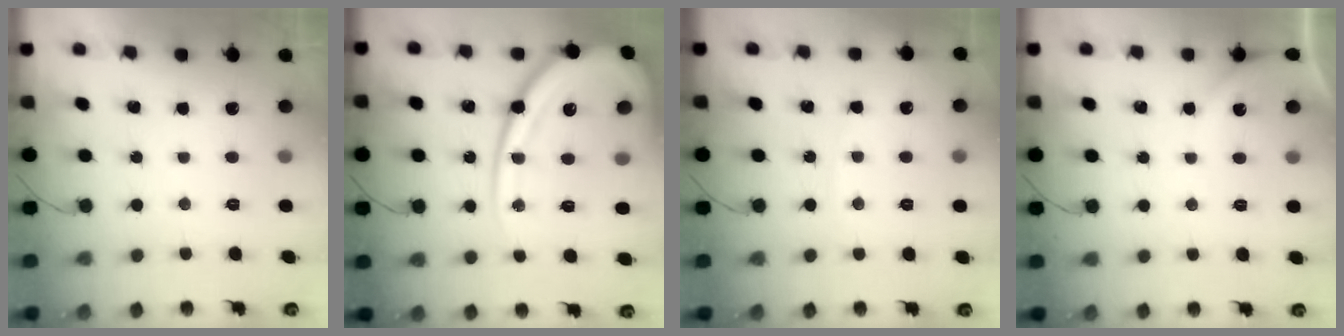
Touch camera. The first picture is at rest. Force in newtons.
{"total": 25.5, "press": 25.4, "slide": 2.4}
{"total": 2.7, "press": 2.7, "slide": 0.5}
{"total": 3.2, "press": 3.2, "slide": 0.5}